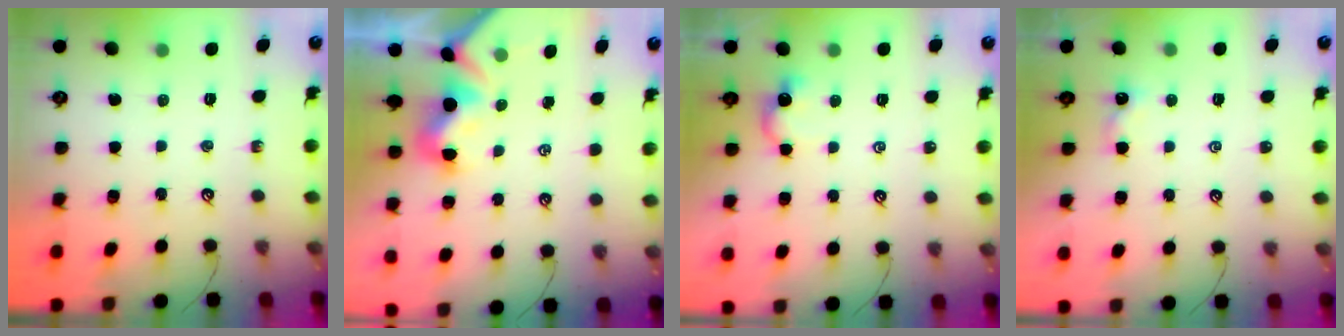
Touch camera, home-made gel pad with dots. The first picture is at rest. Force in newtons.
{"total": 2.2, "press": 2.2, "slide": 0.5}
{"total": 2.1, "press": 2.1, "slide": 0.5}
{"total": 0.8, "press": 0.7, "slide": 0.3}